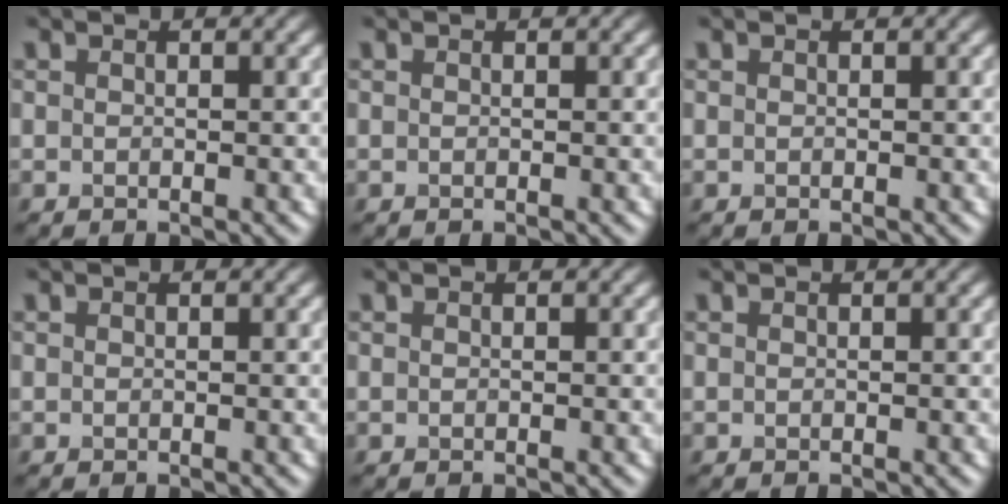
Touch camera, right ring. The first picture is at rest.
{"total": 0.0}
{"total": 0.0}
{"total": 0.0}
{"total": 0.0}
{"total": 0.0}